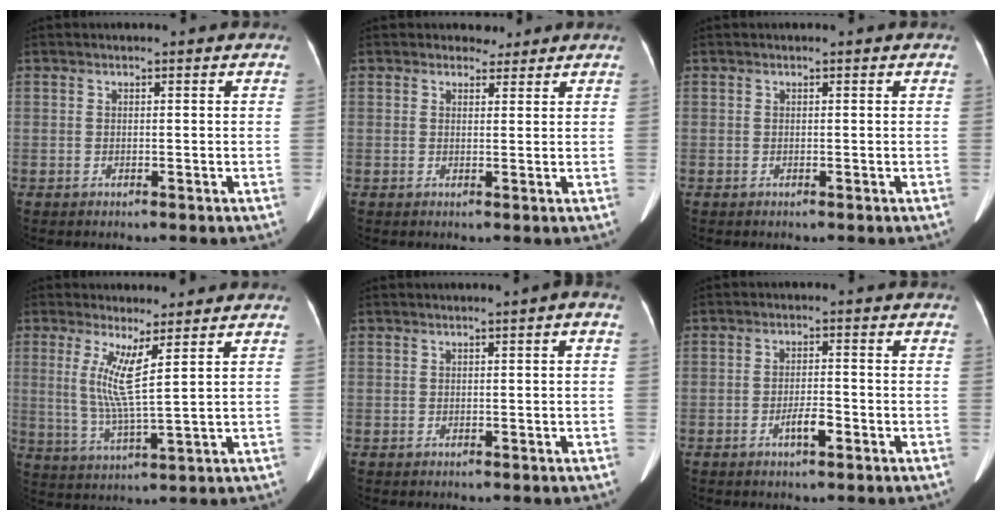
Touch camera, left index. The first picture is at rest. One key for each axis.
{"total": 1.8, "fx": 1.6, "fy": 1.0, "fz": 0.0, "tx": 0.003, "ty": -0.003, "tz": 0.020}
{"total": 0.0}
{"total": 5.1, "fx": 1.9, "fy": -0.7, "fz": 4.6, "tx": -0.092, "ty": -0.013, "tz": 0.043}
{"total": 1.0, "fx": 0.1, "fy": 0.1, "fz": 0.9, "tx": -0.011, "ty": 0.003, "tz": 0.001}
{"total": 3.2, "fx": -1.6, "fy": 0.8, "fz": 2.6, "tx": -0.047, "ty": 0.002, "tz": -0.029}